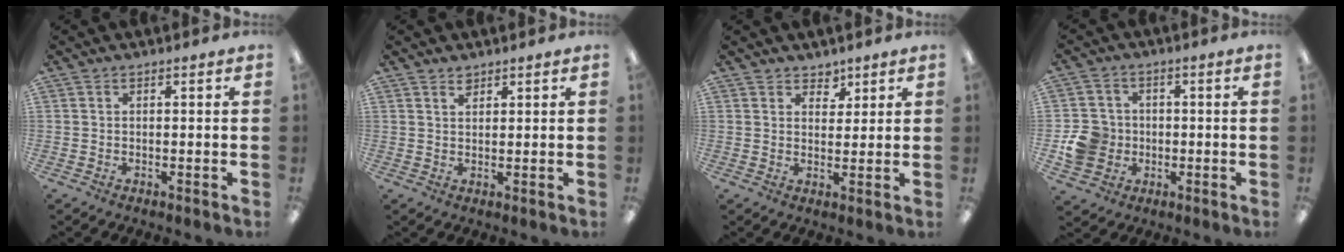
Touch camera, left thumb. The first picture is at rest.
{"total": 2.0, "force": [1.7, 0.8, 0.6], "torque": [-0.006, -0.006, 0.031]}
{"total": 3.6, "force": [2.8, 2.2, 0.2], "torque": [0.002, -0.014, 0.050]}
{"total": 8.3, "force": [-1.2, 7.8, 2.6], "torque": [-0.060, 0.017, -0.018]}